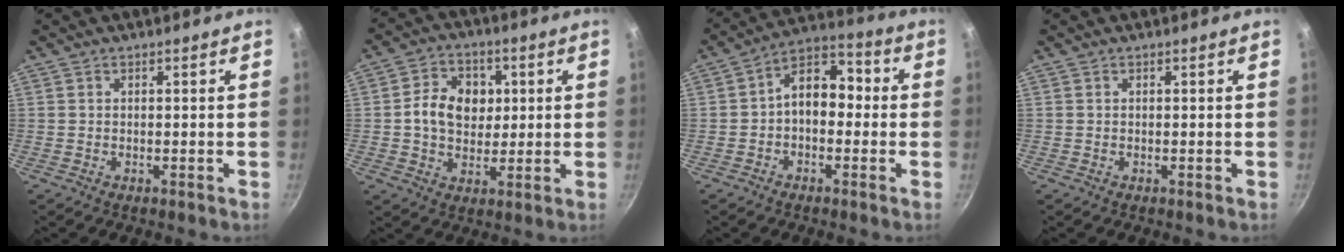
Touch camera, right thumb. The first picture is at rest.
{"total": 10.4, "force": [1.1, 8.1, 6.5], "torque": [-0.076, 0.005, 0.016]}
{"total": 10.1, "force": [-0.5, 6.6, 7.6], "torque": [-0.090, 0.040, -0.024]}
{"total": 0.0}